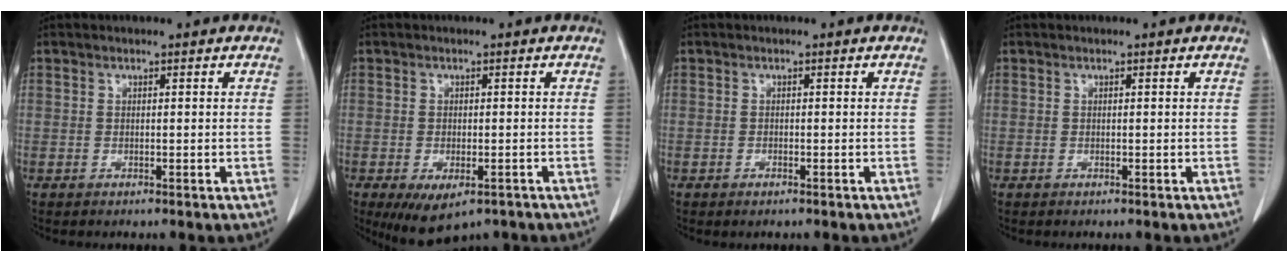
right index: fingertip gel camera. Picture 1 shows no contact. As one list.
[{"total": 7.4, "force": [-4.7, 3.4, 4.7], "torque": [-0.071, -0.011, -0.067]}, {"total": 0.7, "force": [-0.5, 0.2, 0.4], "torque": [-0.010, -0.001, -0.004]}, {"total": 0.0}]